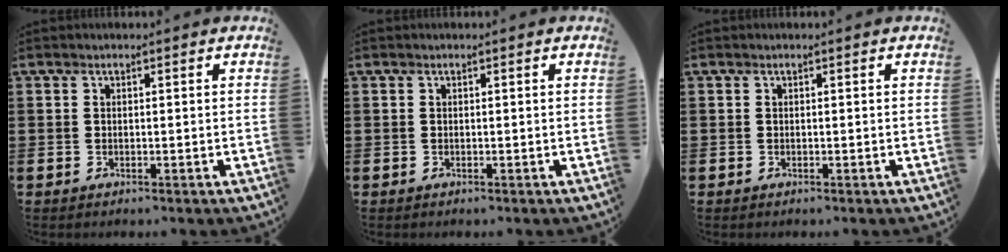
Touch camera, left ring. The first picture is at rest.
{"total": 0.0}
{"total": 0.0}